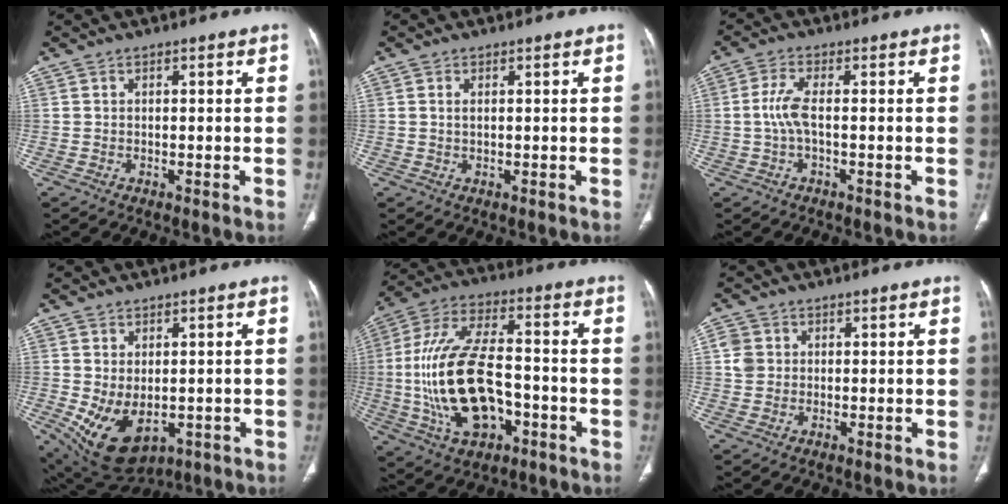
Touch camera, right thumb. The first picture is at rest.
{"total": 1.3, "force": [0.4, 0.6, 1.1], "torque": [-0.025, 0.001, 0.010]}
{"total": 2.8, "force": [-0.7, 1.1, 2.5], "torque": [-0.056, 0.007, -0.017]}
{"total": 11.0, "force": [-2.2, 6.9, 8.3], "torque": [-0.136, -0.008, -0.007]}
{"total": 20.8, "force": [-4.0, 10.9, 17.3], "torque": [-0.345, 0.028, -0.061]}
{"total": 3.5, "force": [0.6, 3.2, 1.4], "torque": [-0.016, 0.001, 0.011]}